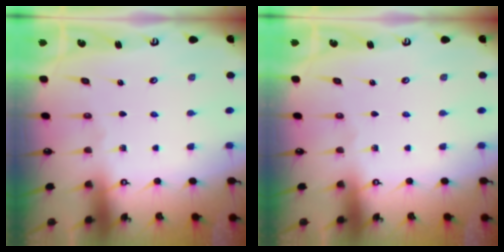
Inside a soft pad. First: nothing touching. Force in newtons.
{"total": 0.0}